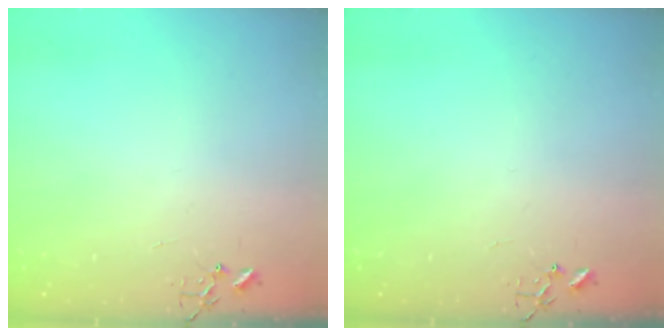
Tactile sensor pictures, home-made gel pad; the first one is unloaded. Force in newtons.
{"total": 0.0}